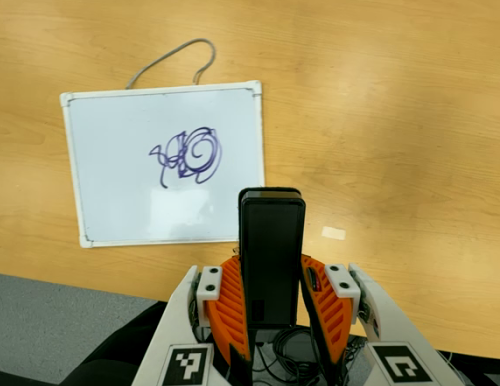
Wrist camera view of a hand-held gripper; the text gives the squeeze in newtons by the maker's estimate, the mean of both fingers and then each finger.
{"total": 4.2, "left": 2.5, "right": 5.8}